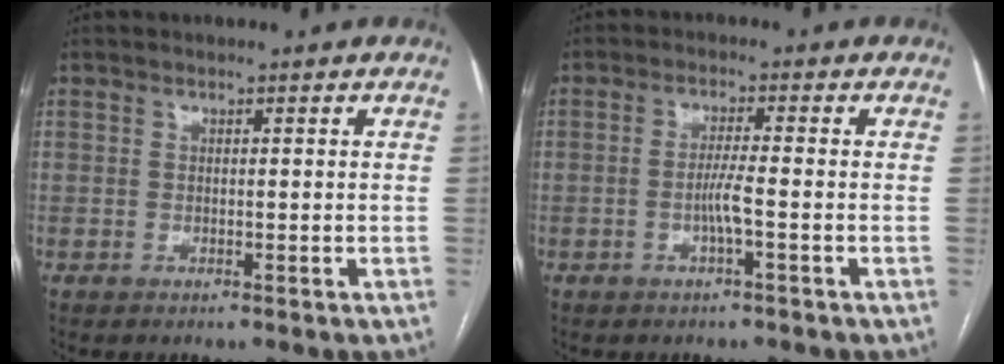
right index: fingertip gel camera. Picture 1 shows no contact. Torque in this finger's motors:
{"motor_torque": [0.12, 0.08, -0.02, 0.02]}